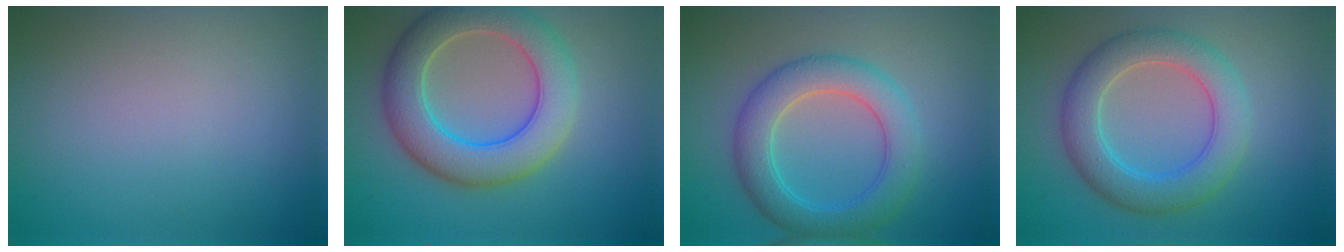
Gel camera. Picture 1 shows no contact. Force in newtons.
{"total": 7.7, "press": 7.7, "slide": 0.5}
{"total": 5.4, "press": 5.4, "slide": 0.1}
{"total": 5.8, "press": 5.8, "slide": 0.3}